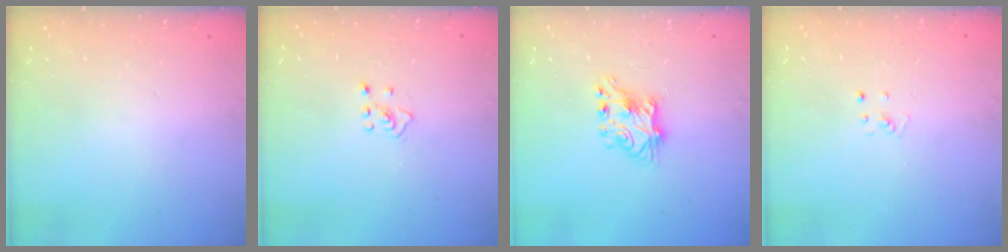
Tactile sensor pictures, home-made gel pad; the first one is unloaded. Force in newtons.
{"total": 2.4, "press": 2.4, "slide": 0.5}
{"total": 7.6, "press": 7.6, "slide": 0.7}
{"total": 3.1, "press": 3.1, "slide": 0.4}